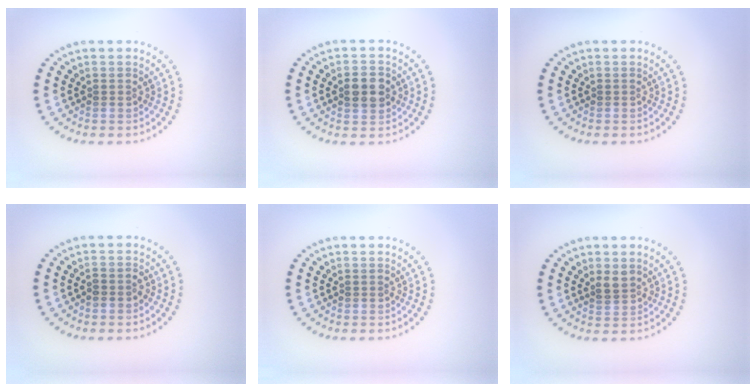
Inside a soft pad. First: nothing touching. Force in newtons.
{"total": 2.9, "press": 2.8, "slide": 0.3}
{"total": 0.0}
{"total": 1.2, "press": 1.0, "slide": 0.5}
{"total": 0.0}
{"total": 1.7, "press": 1.4, "slide": 0.9}